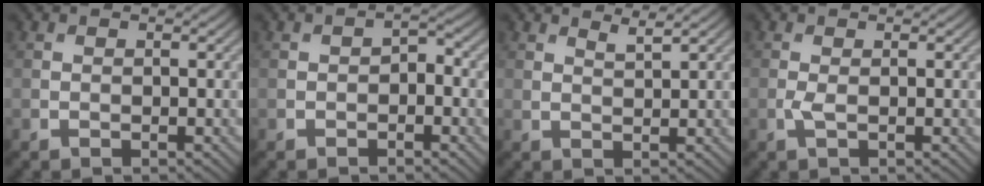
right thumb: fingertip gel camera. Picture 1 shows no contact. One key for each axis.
{"total": 1.7, "fx": -0.7, "fy": 1.0, "fz": 1.1, "tx": -0.019, "ty": 0.002, "tz": -0.017}
{"total": 1.7, "fx": 1.5, "fy": 0.1, "fz": 0.8, "tx": -0.022, "ty": 0.003, "tz": 0.031}
{"total": 1.1, "fx": -0.1, "fy": 0.2, "fz": 1.1, "tx": -0.028, "ty": -0.001, "tz": -0.004}